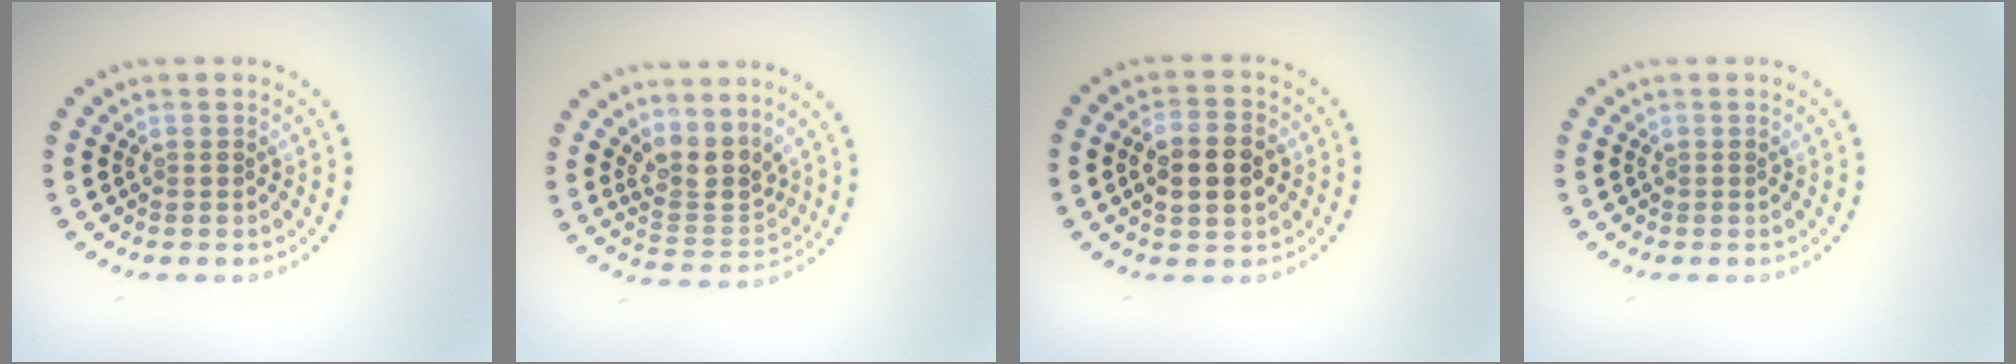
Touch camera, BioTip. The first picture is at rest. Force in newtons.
{"total": 3.2, "press": 2.6, "slide": 1.9}
{"total": 4.1, "press": 4.1, "slide": 0.3}
{"total": 0.0}